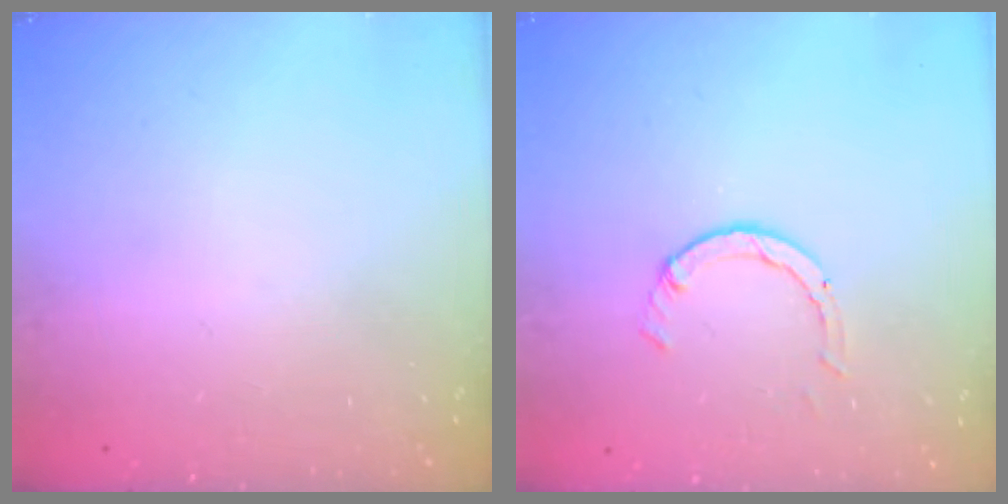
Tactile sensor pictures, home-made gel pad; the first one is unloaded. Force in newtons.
{"total": 2.6, "press": 2.5, "slide": 0.3}